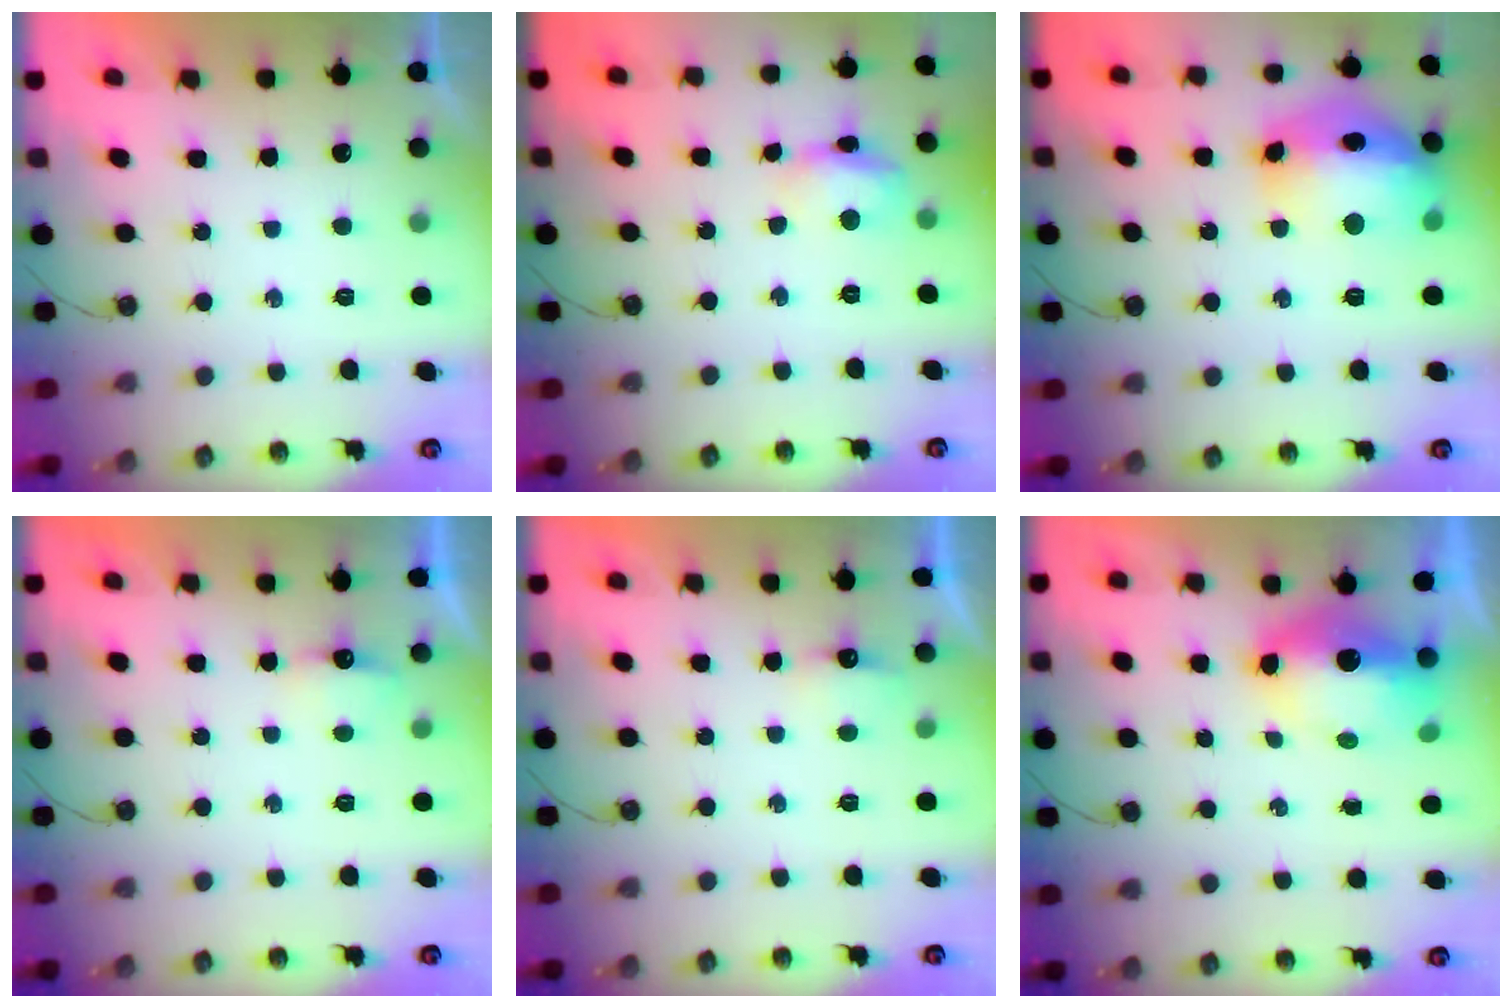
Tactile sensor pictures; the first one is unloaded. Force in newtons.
{"total": 10.9, "press": 10.9, "slide": 0.9}
{"total": 19.3, "press": 19.2, "slide": 1.7}
{"total": 3.9, "press": 3.8, "slide": 0.7}
{"total": 3.9, "press": 3.9, "slide": 0.7}
{"total": 8.4, "press": 8.4, "slide": 0.9}